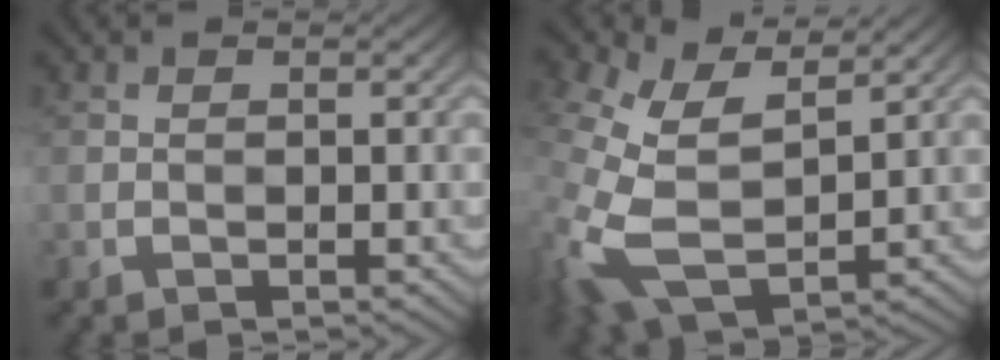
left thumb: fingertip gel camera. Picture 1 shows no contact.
{"total": 12.5, "force": [3.1, 7.4, 9.6], "torque": [-0.266, -0.020, 0.070]}